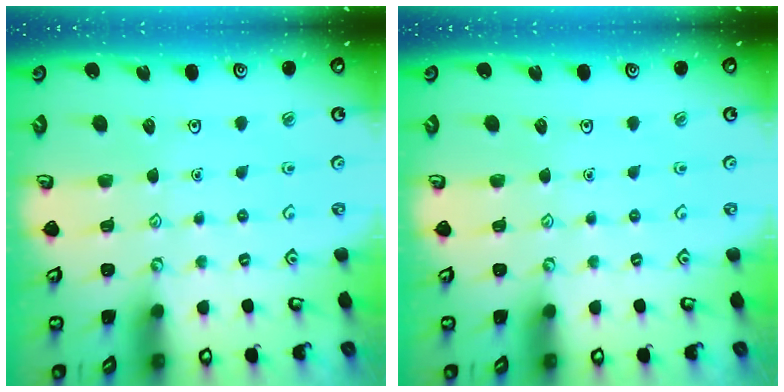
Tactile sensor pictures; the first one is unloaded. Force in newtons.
{"total": 0.0}